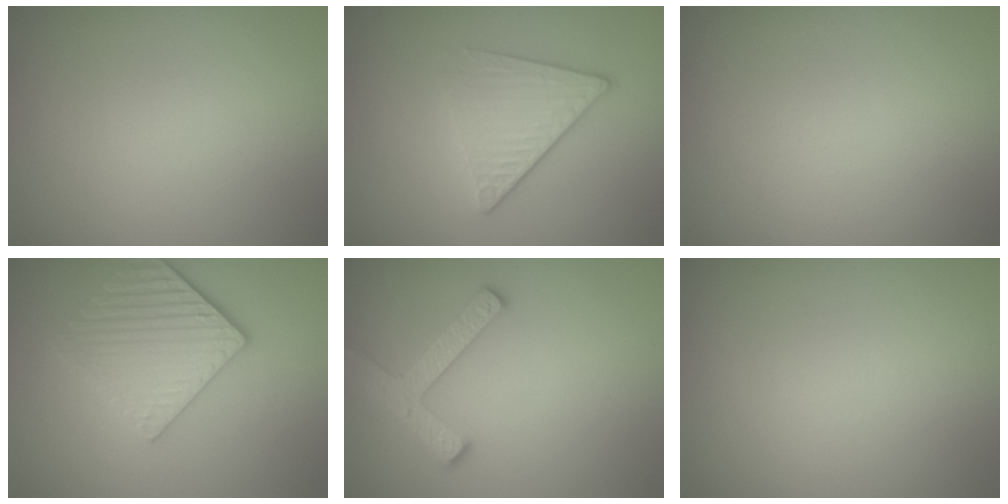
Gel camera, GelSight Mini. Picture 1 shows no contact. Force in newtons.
{"total": 4.3, "press": 2.8, "slide": 3.3}
{"total": 0.0}
{"total": 4.5, "press": 3.7, "slide": 2.5}
{"total": 2.8, "press": 2.8, "slide": 0.3}
{"total": 0.0}